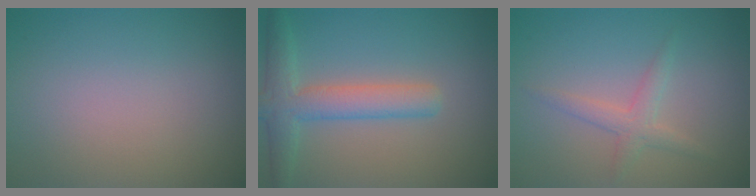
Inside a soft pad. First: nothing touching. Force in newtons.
{"total": 4.4, "press": 4.4, "slide": 0.3}
{"total": 2.0, "press": 2.0, "slide": 0.1}